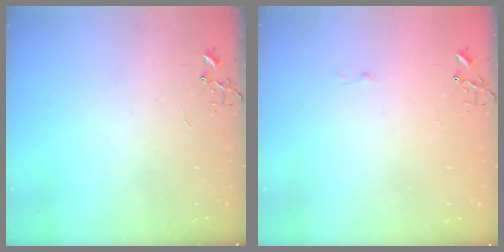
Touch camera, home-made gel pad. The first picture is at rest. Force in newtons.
{"total": 1.8, "press": 1.8, "slide": 0.2}